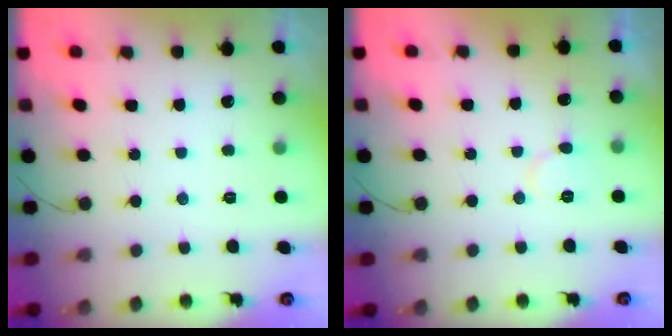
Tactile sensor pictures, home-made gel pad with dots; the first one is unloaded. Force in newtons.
{"total": 6.1, "press": 6.0, "slide": 0.5}